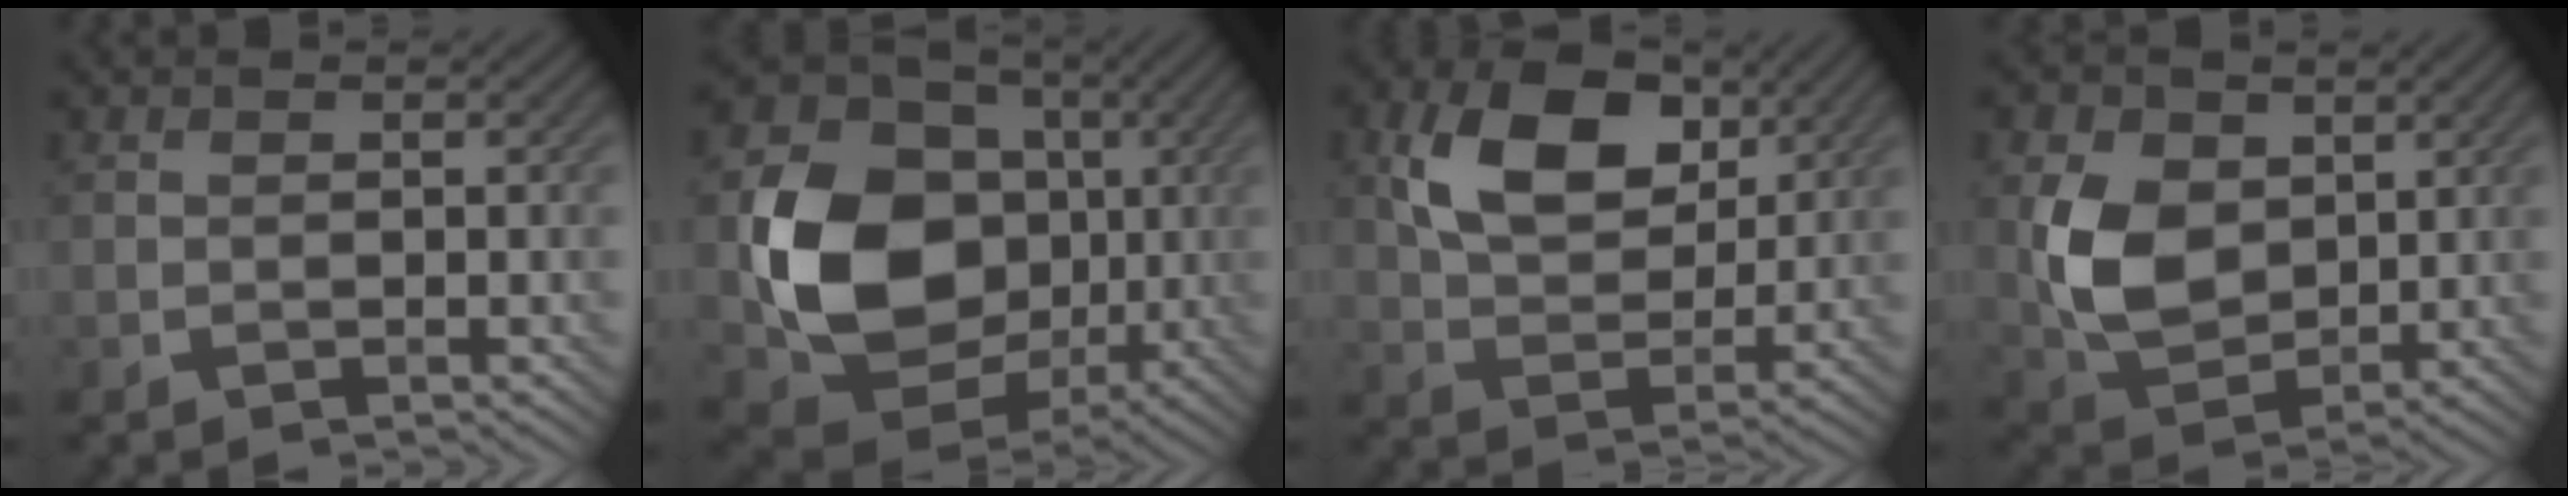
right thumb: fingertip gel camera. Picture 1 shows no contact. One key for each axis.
{"total": 14.6, "fx": -0.5, "fy": 12.0, "fz": 8.3, "tx": -0.171, "ty": -0.021, "tz": -0.008}
{"total": 10.5, "fx": 4.1, "fy": 6.6, "fz": 7.1, "tx": -0.145, "ty": 0.004, "tz": 0.072}
{"total": 8.7, "fx": 1.7, "fy": 6.3, "fz": 5.6, "tx": -0.132, "ty": -0.007, "tz": 0.037}